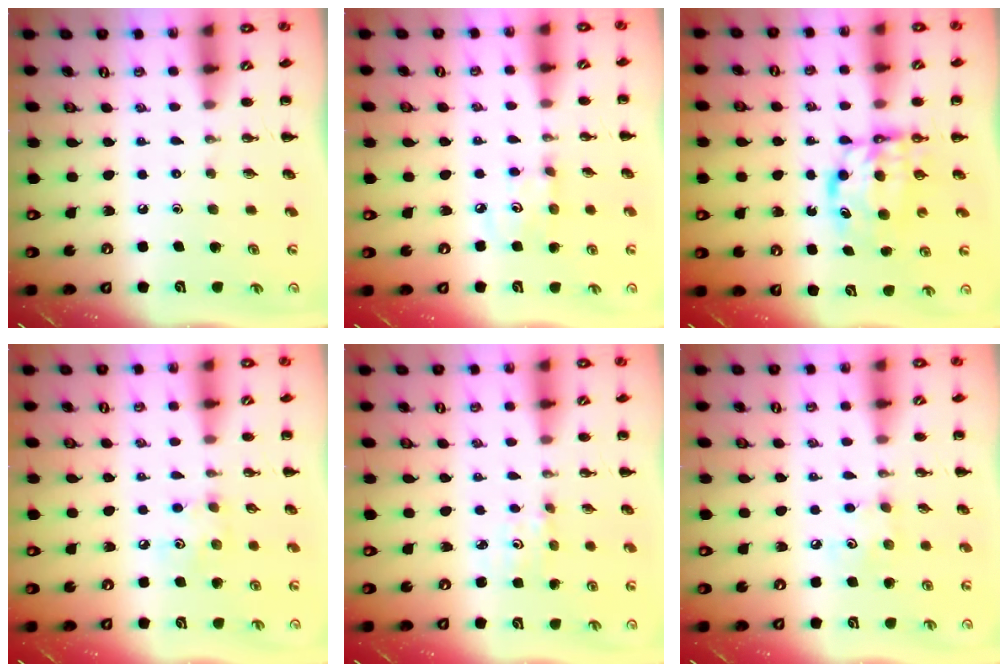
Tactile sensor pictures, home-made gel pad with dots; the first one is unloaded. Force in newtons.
{"total": 3.4, "press": 3.3, "slide": 1.0}
{"total": 6.5, "press": 6.4, "slide": 0.9}
{"total": 3.9, "press": 3.8, "slide": 0.6}
{"total": 1.4, "press": 1.3, "slide": 0.5}
{"total": 3.8, "press": 3.7, "slide": 0.9}